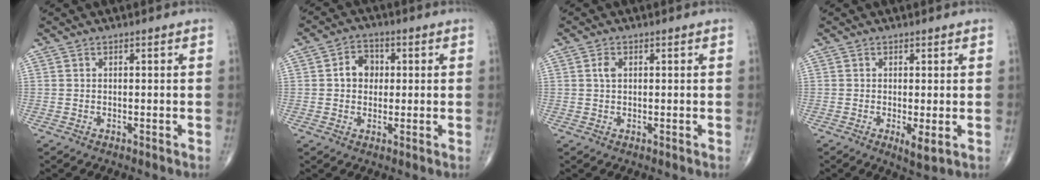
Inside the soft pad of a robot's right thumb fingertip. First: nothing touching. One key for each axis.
{"total": 5.6, "fx": 0.8, "fy": 4.8, "fz": 2.9, "tx": -0.019, "ty": 0.008, "tz": 0.006}
{"total": 1.7, "fx": 0.4, "fy": 1.1, "fz": 1.2, "tx": -0.025, "ty": 0.002, "tz": 0.007}
{"total": 3.0, "fx": -0.5, "fy": 0.8, "fz": 2.9, "tx": -0.051, "ty": -0.012, "tz": -0.008}